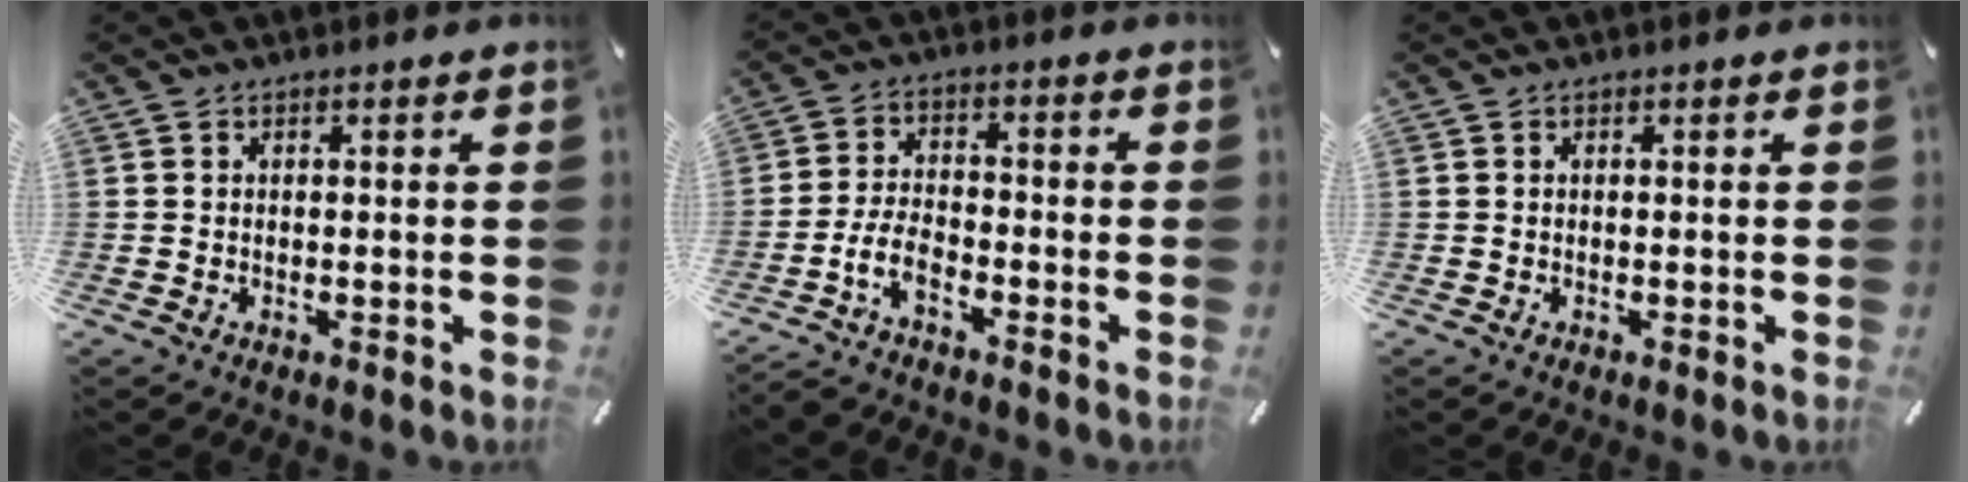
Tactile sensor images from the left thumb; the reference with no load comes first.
{"total": 6.9, "force": [-4.1, 3.2, 4.6], "torque": [-0.107, 0.010, -0.080]}
{"total": 0.0}